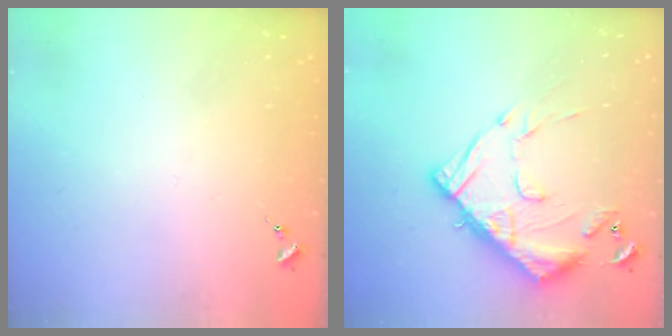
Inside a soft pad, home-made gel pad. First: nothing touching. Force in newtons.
{"total": 16.6, "press": 16.6, "slide": 1.4}